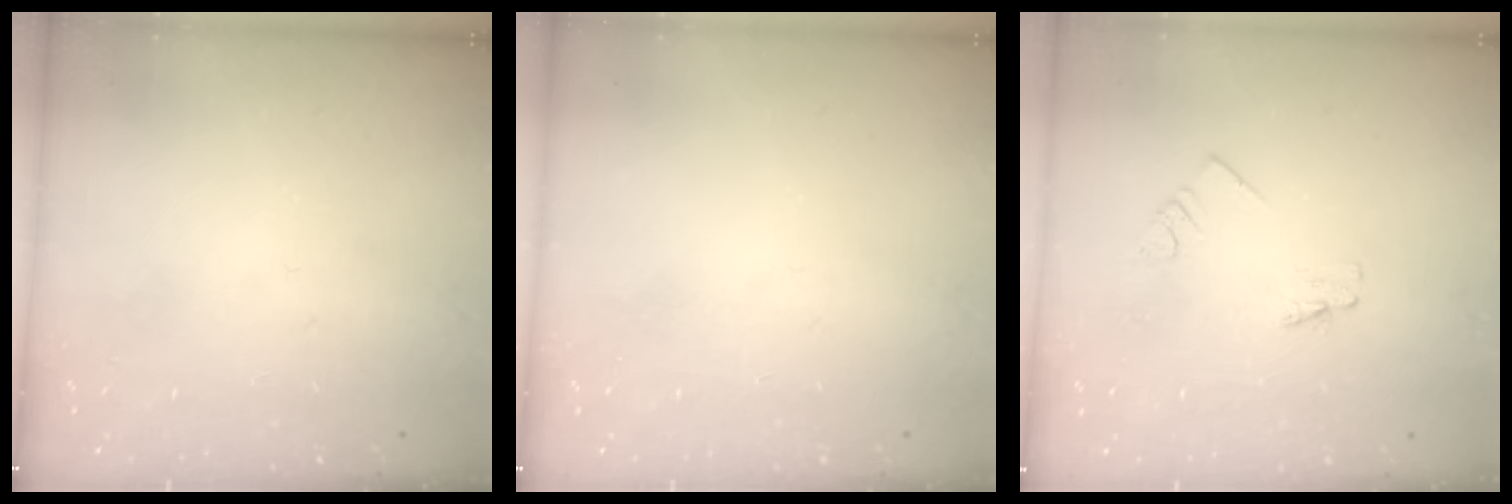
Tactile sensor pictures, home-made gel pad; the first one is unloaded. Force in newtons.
{"total": 0.0}
{"total": 1.1, "press": 1.1, "slide": 0.0}